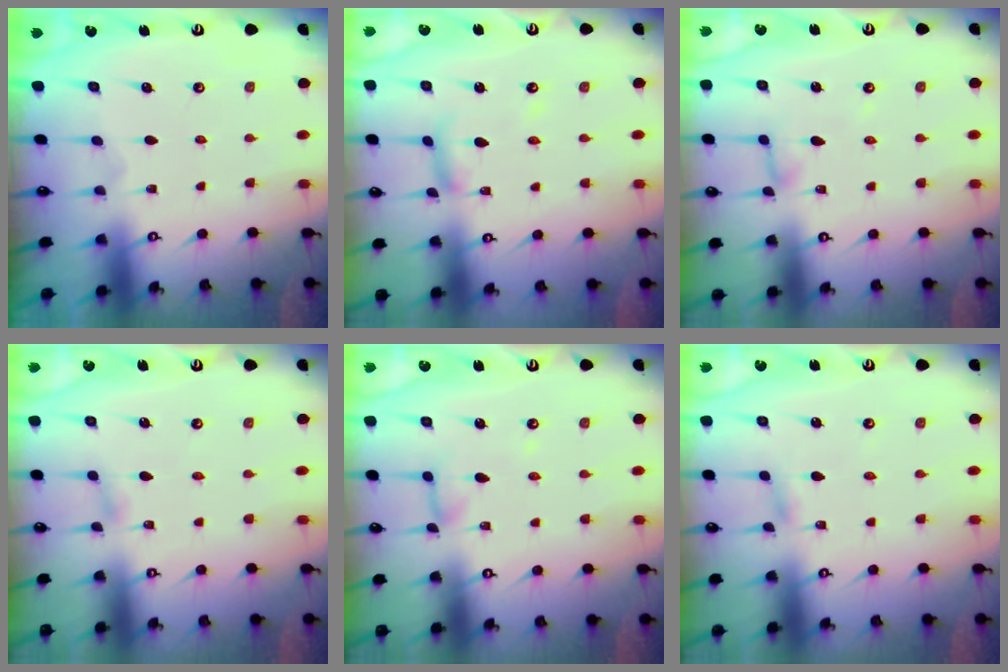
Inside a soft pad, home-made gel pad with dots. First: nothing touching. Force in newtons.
{"total": 7.8, "press": 7.8, "slide": 0.5}
{"total": 4.2, "press": 4.2, "slide": 0.2}
{"total": 2.8, "press": 2.8, "slide": 0.3}
{"total": 5.9, "press": 5.9, "slide": 0.5}
{"total": 2.9, "press": 2.9, "slide": 0.4}